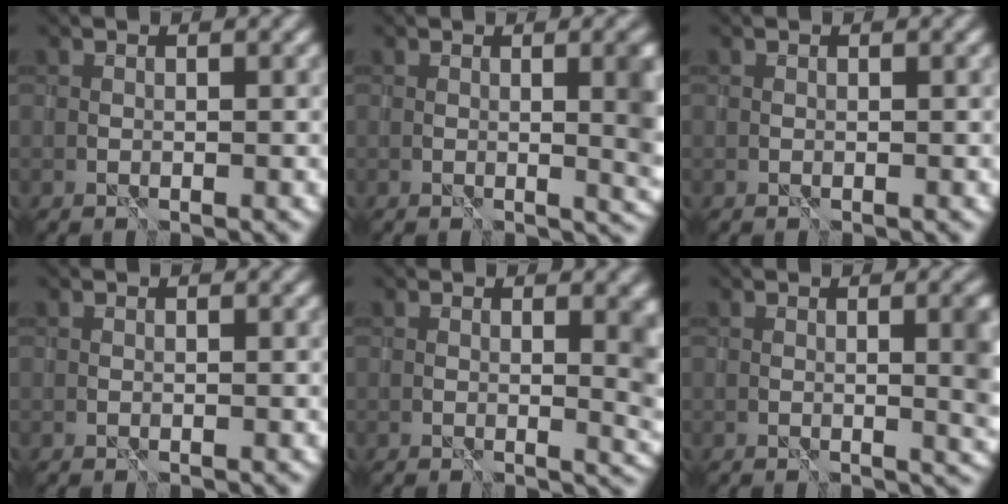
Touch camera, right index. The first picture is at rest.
{"total": 4.4, "force": [0.3, 1.3, 4.2], "torque": [-0.040, 0.001, 0.007]}
{"total": 0.0}
{"total": 0.0}
{"total": 4.3, "force": [0.6, 1.6, 3.9], "torque": [-0.035, -0.007, 0.013]}
{"total": 3.9, "force": [0.3, 1.1, 3.7], "torque": [-0.037, 0.003, 0.006]}